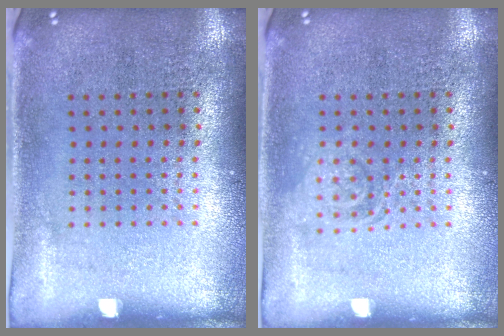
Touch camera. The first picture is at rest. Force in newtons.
{"total": 1.5, "press": 1.5, "slide": 0.3}